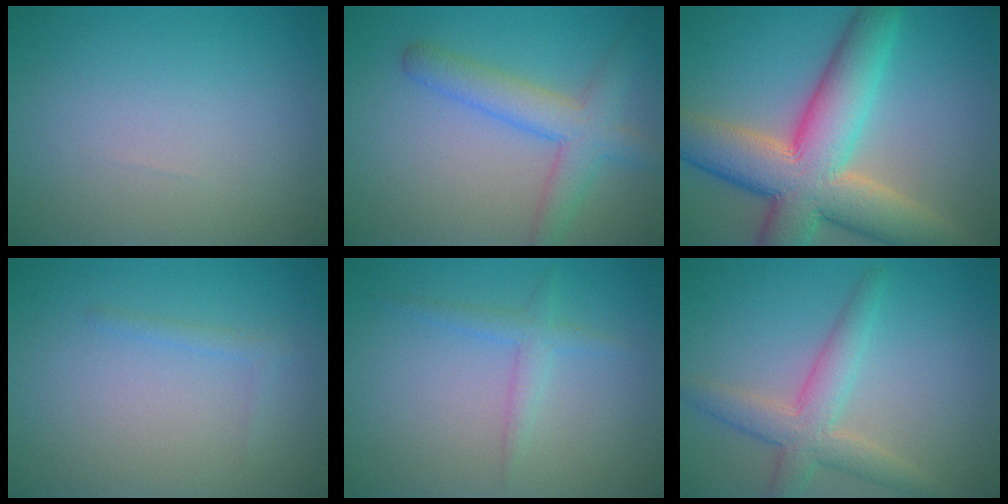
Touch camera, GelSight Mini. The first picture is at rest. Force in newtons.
{"total": 4.5, "press": 4.5, "slide": 0.2}
{"total": 12.1, "press": 12.0, "slide": 0.9}
{"total": 0.8, "press": 0.8, "slide": 0.1}
{"total": 1.7, "press": 1.7, "slide": 0.1}
{"total": 4.2, "press": 4.2, "slide": 0.3}